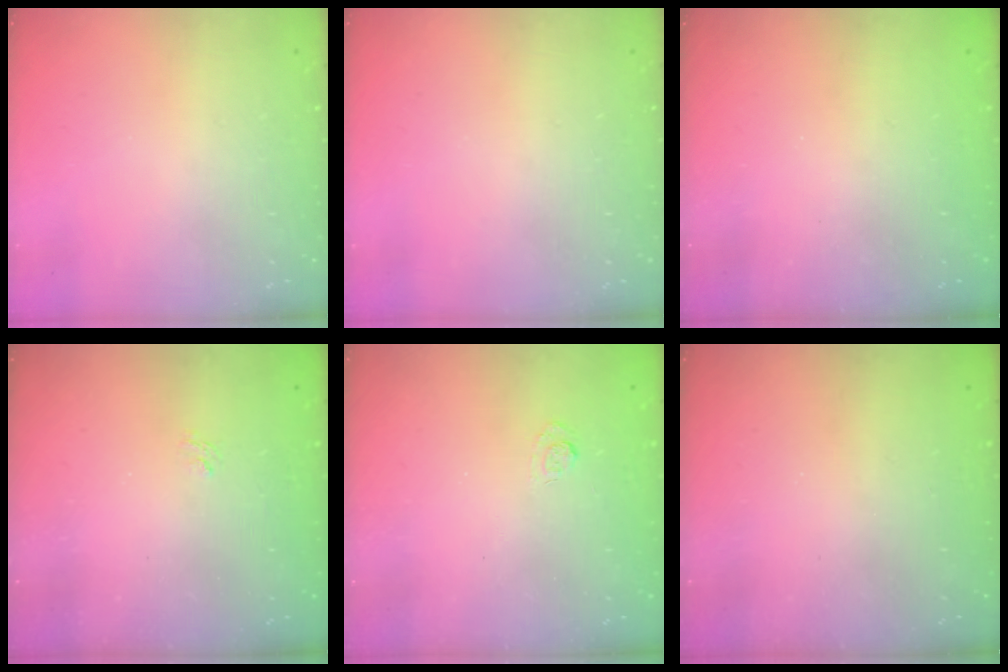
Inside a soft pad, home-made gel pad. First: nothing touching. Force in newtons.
{"total": 0.0}
{"total": 2.2, "press": 2.1, "slide": 0.8}
{"total": 1.1, "press": 0.1, "slide": 1.1}
{"total": 2.6, "press": 2.2, "slide": 1.4}
{"total": 2.3, "press": 2.2, "slide": 0.6}